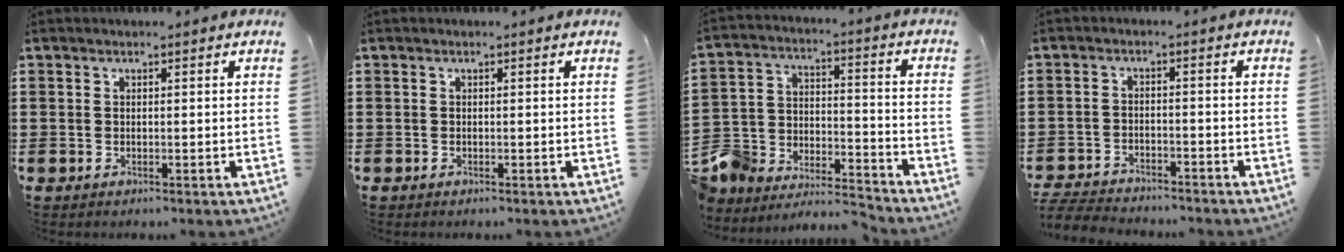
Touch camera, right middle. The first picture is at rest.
{"total": 0.0}
{"total": 6.8, "force": [-6.1, 3.1, 0.7], "torque": [-0.036, 0.009, -0.128]}
{"total": 4.7, "force": [-4.6, 0.6, 0.6], "torque": [-0.023, 0.000, -0.096]}